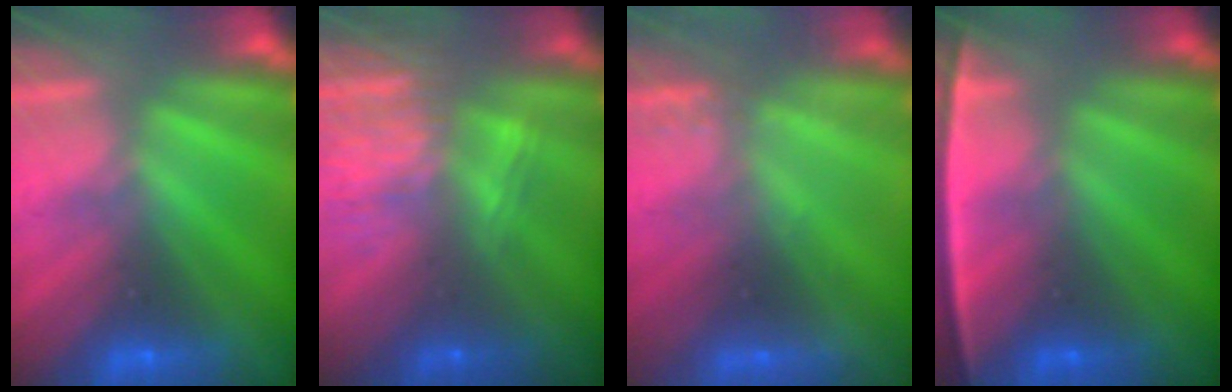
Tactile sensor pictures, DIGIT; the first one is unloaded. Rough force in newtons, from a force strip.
{"total": 8.4}
{"total": 2.2}
{"total": 2.2}